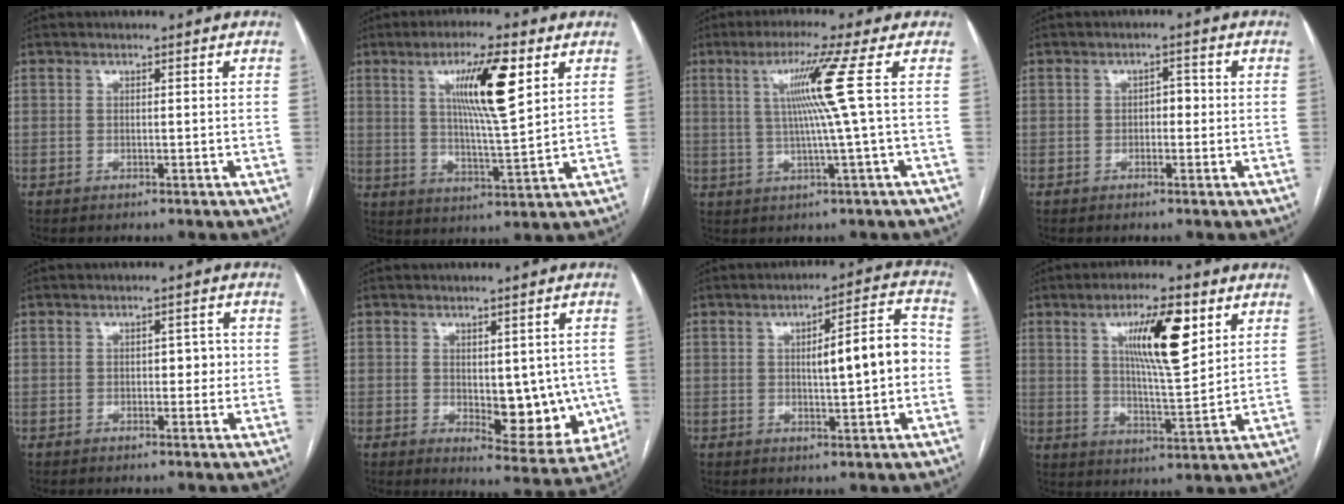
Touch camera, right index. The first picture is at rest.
{"total": 11.3, "force": [4.5, 0.8, 10.4], "torque": [-0.180, 0.000, 0.074]}
{"total": 8.1, "force": [1.7, -2.7, 7.4], "torque": [-0.135, 0.003, 0.039]}
{"total": 2.1, "force": [-0.2, 1.3, 1.7], "torque": [-0.020, 0.011, -0.006]}
{"total": 2.8, "force": [0.0, 1.6, 2.3], "torque": [-0.024, 0.008, -0.002]}
{"total": 10.5, "force": [-0.9, 5.0, 9.2], "torque": [-0.099, -0.008, 0.004]}
{"total": 9.4, "force": [0.1, 1.5, 9.3], "torque": [-0.129, 0.023, 0.003]}
{"total": 11.8, "force": [4.9, 2.0, 10.5], "torque": [-0.180, 0.001, 0.082]}